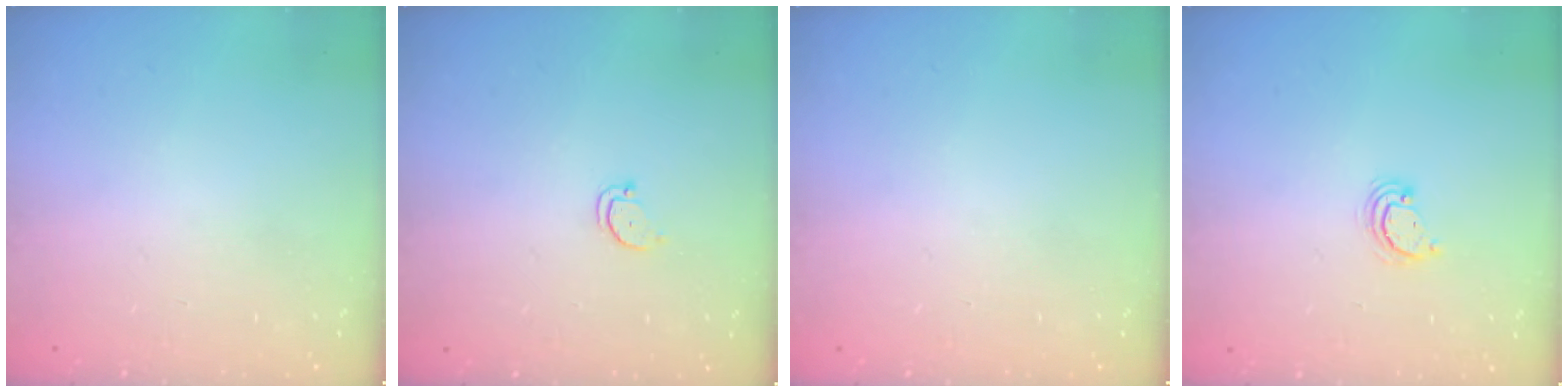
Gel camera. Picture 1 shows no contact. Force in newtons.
{"total": 2.2, "press": 2.2, "slide": 0.2}
{"total": 0.0}
{"total": 3.0, "press": 3.0, "slide": 0.2}